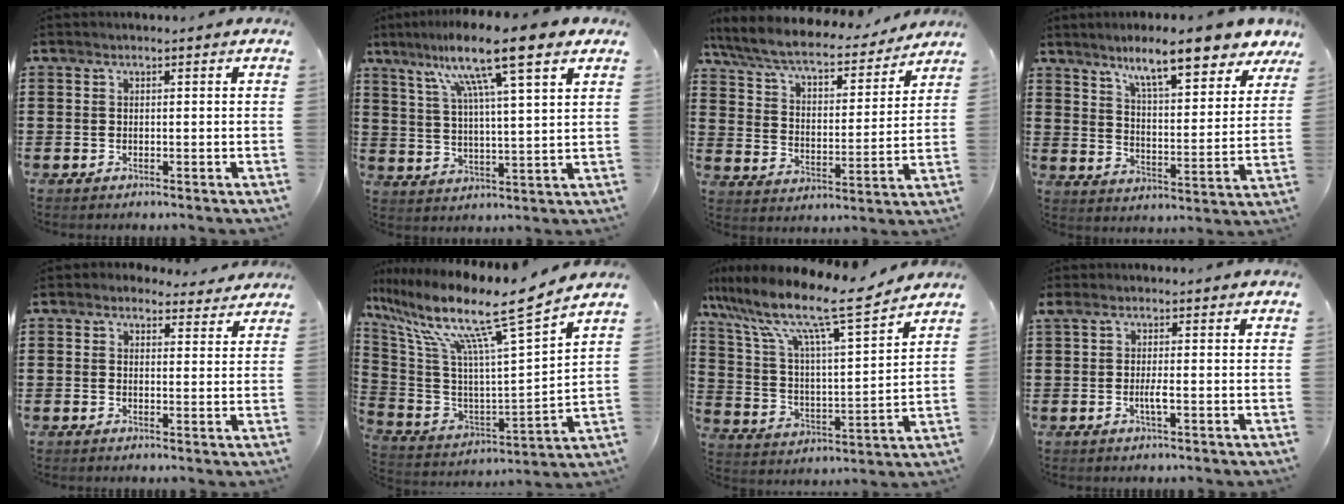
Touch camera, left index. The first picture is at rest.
{"total": 13.0, "force": [9.0, 0.8, 9.4], "torque": [-0.188, -0.024, 0.144]}
{"total": 7.2, "force": [6.3, 1.0, 3.3], "torque": [-0.090, -0.038, 0.105]}
{"total": 9.8, "force": [8.1, 0.9, 5.5], "torque": [-0.106, -0.041, 0.135]}
{"total": 2.9, "force": [2.6, 1.1, 0.6], "torque": [-0.004, -0.010, 0.045]}
{"total": 13.7, "force": [9.5, 1.0, 9.9], "torque": [-0.218, -0.057, 0.146]}
{"total": 11.6, "force": [9.1, 1.3, 7.0], "torque": [-0.161, -0.060, 0.148]}
{"total": 2.4, "force": [-0.4, 0.3, 2.4], "torque": [-0.043, 0.000, -0.008]}